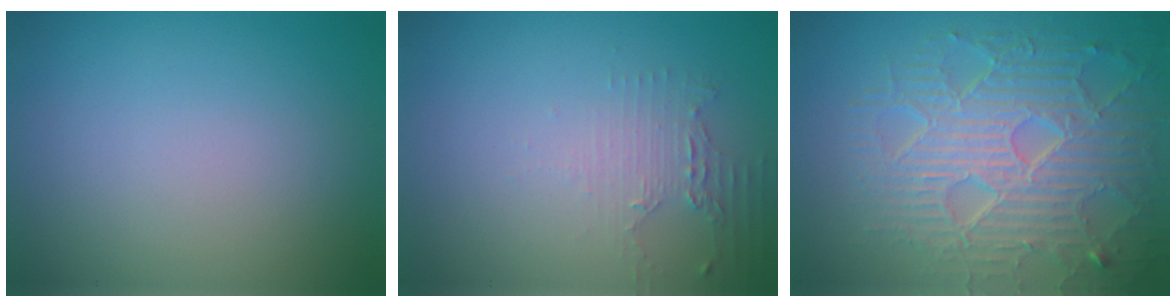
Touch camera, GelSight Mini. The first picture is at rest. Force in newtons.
{"total": 2.3, "press": 1.7, "slide": 1.5}
{"total": 8.9, "press": 6.2, "slide": 6.4}